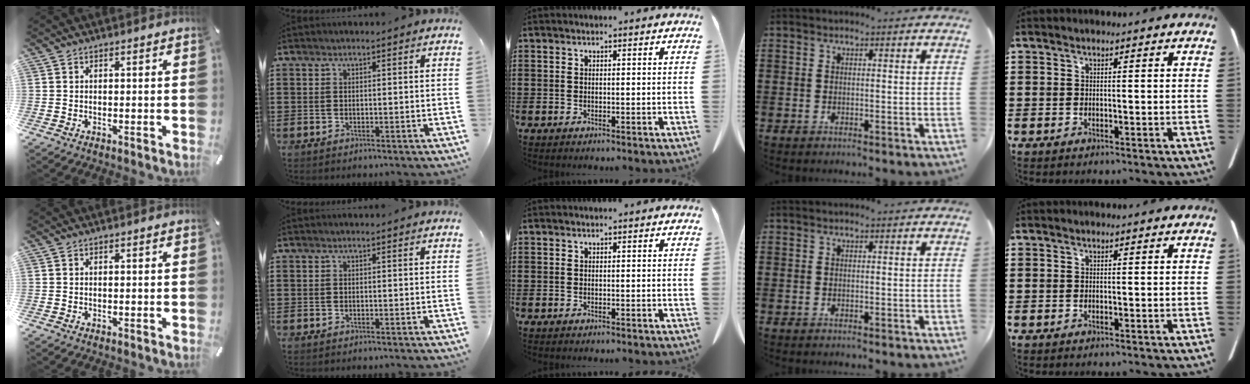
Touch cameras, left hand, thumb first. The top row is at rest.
{}